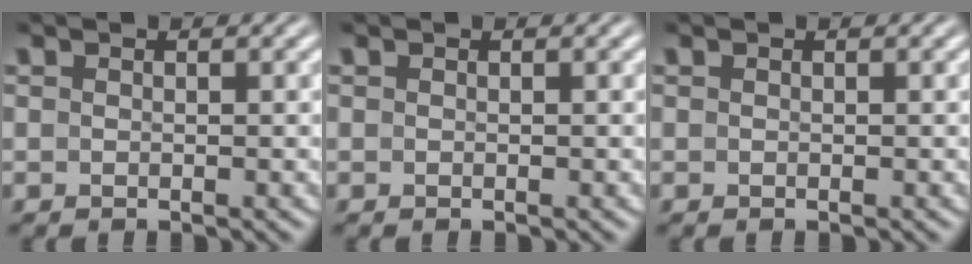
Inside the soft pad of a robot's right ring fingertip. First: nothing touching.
{"total": 0.0}
{"total": 0.0}